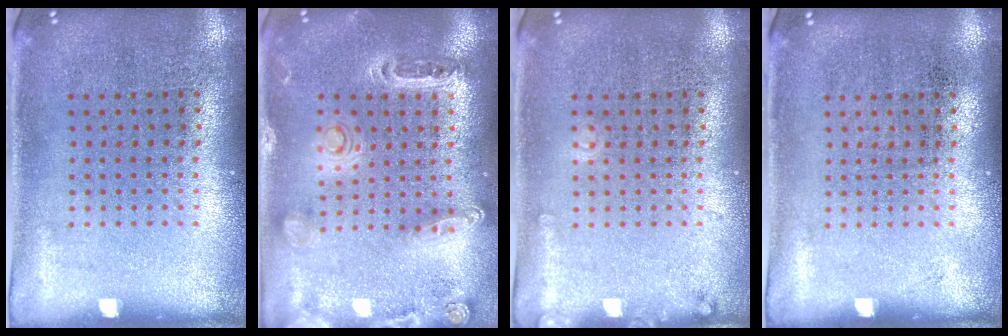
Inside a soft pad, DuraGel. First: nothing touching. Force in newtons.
{"total": 1.4, "press": 1.3, "slide": 0.3}
{"total": 0.9, "press": 0.9, "slide": 0.1}
{"total": 0.0}